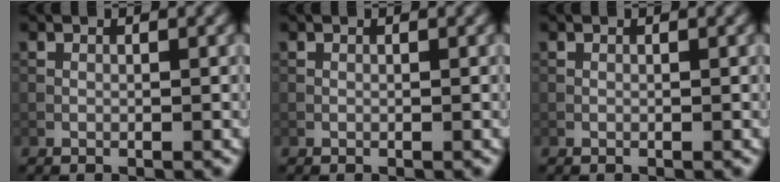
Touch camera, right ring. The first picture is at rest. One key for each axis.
{"total": 0.0}
{"total": 0.0}